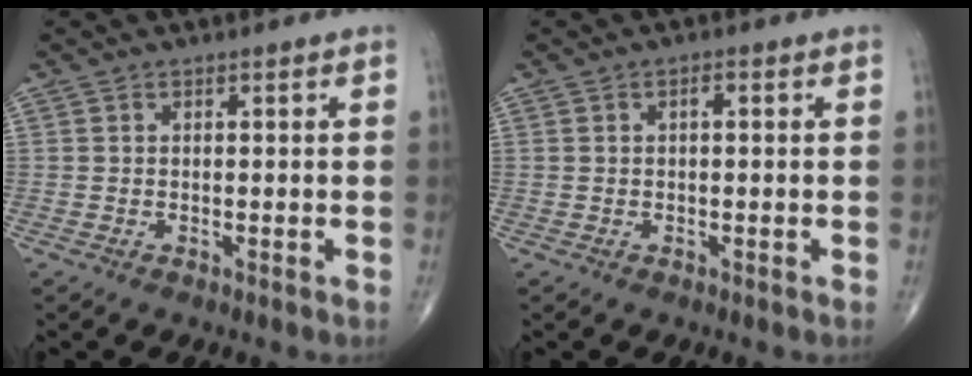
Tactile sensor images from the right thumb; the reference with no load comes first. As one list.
[{"total": 1.3, "force": [0.3, 0.5, 1.2], "torque": [-0.022, 0.004, 0.004]}]